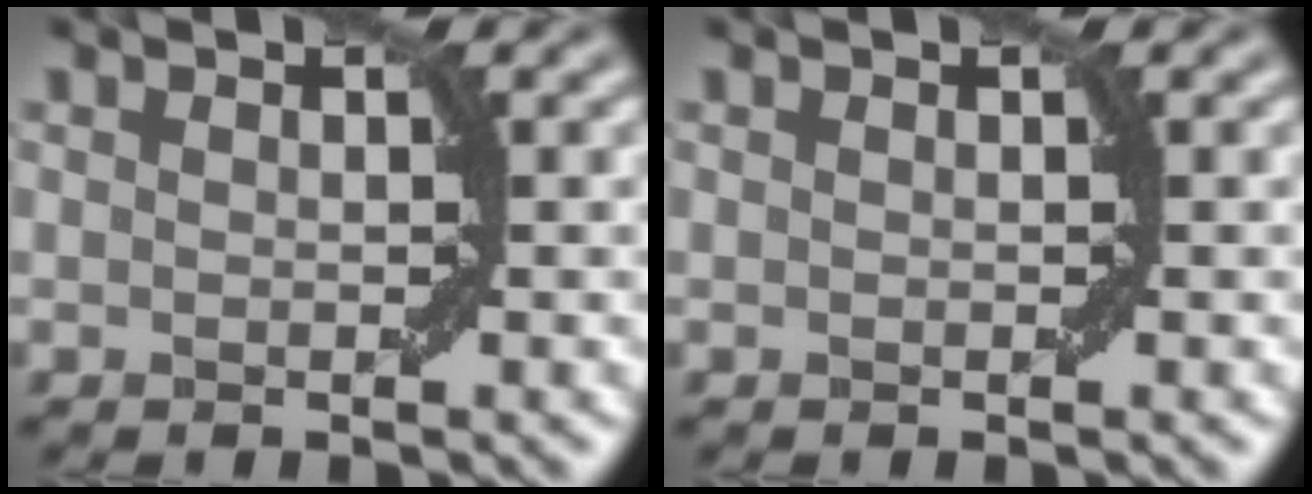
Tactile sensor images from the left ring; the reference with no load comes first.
{"total": 0.0}